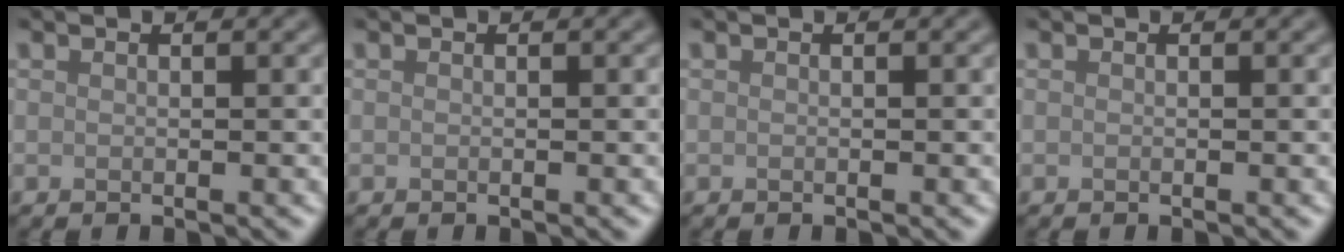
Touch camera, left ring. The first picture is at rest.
{"total": 0.0}
{"total": 0.0}
{"total": 0.0}